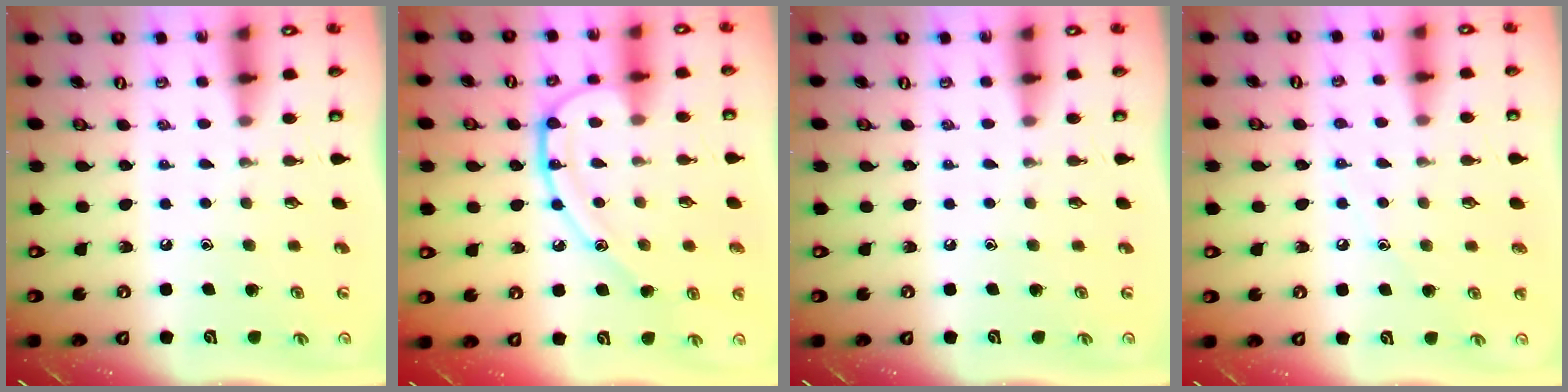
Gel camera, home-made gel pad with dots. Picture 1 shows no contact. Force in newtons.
{"total": 12.6, "press": 12.6, "slide": 0.5}
{"total": 0.0}
{"total": 5.8, "press": 5.8, "slide": 0.7}